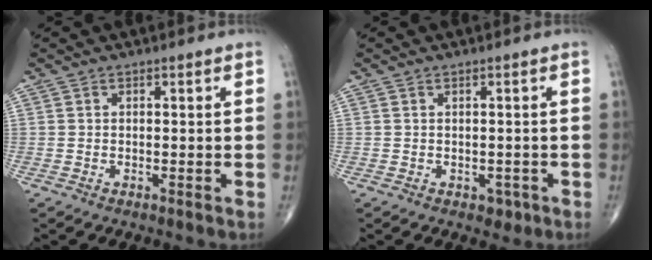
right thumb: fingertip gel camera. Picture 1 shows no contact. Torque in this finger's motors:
{"motor_torque": [0.47, 0.33, 0.02, 0.11, 0.05]}